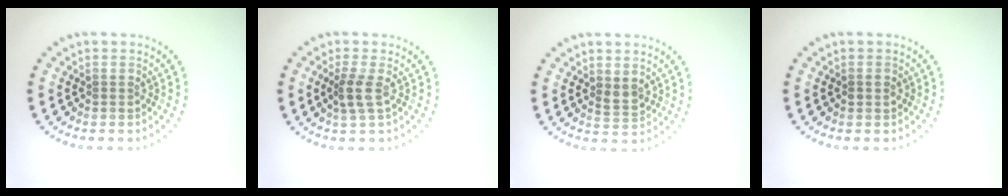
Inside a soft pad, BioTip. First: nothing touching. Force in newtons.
{"total": 1.8, "press": 1.5, "slide": 1.0}
{"total": 1.2, "press": 1.2, "slide": 0.5}
{"total": 1.0, "press": 1.0, "slide": 0.3}